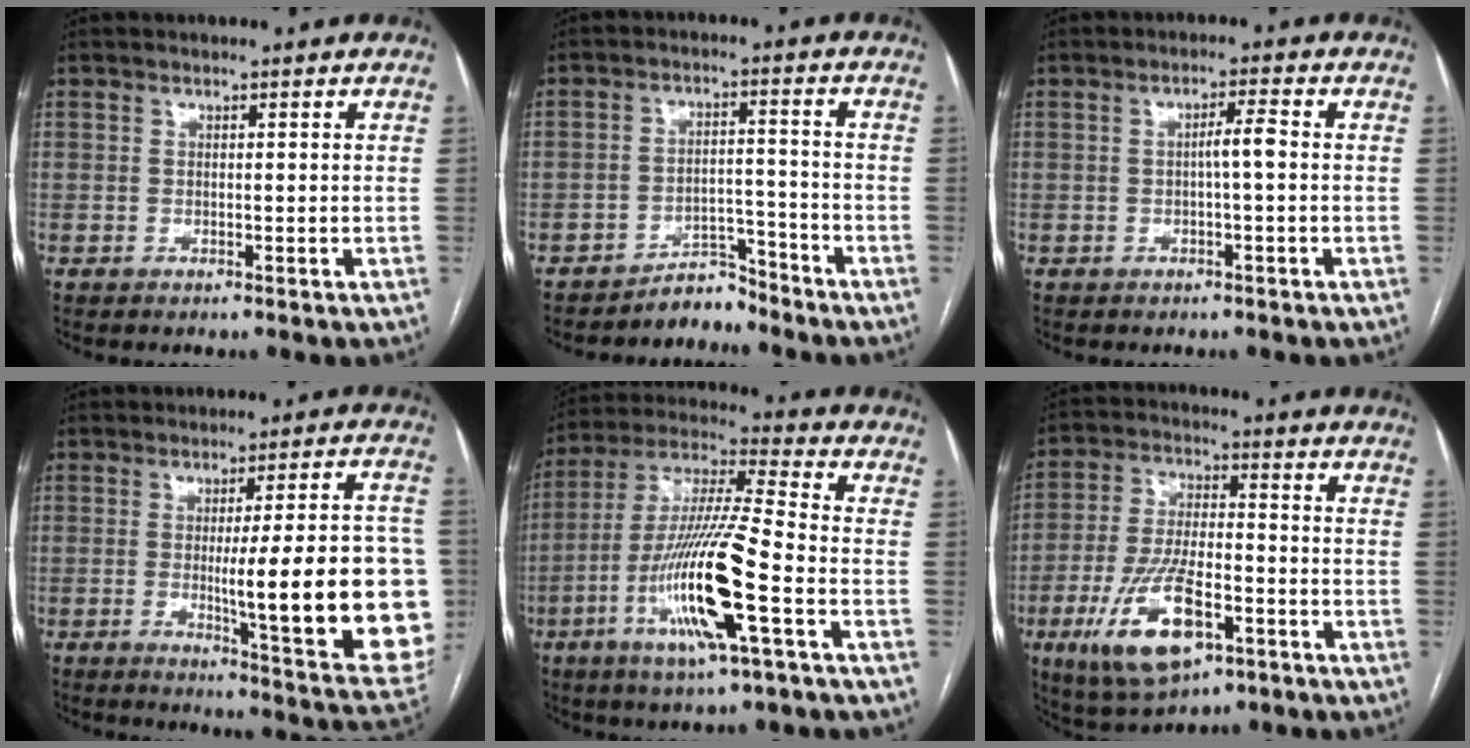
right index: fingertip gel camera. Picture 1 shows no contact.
{"total": 4.4, "force": [-4.2, 1.1, -0.1], "torque": [0.007, 0.010, -0.067]}
{"total": 2.7, "force": [-0.2, 0.1, 2.7], "torque": [-0.045, 0.004, -0.002]}
{"total": 21.2, "force": [-2.2, 2.1, 21.0], "torque": [-0.189, 0.006, -0.012]}
{"total": 17.0, "force": [-5.9, 0.7, 16.0], "torque": [-0.322, -0.013, -0.111]}
{"total": 14.0, "force": [-6.2, 5.0, 11.5], "torque": [-0.239, -0.008, -0.102]}